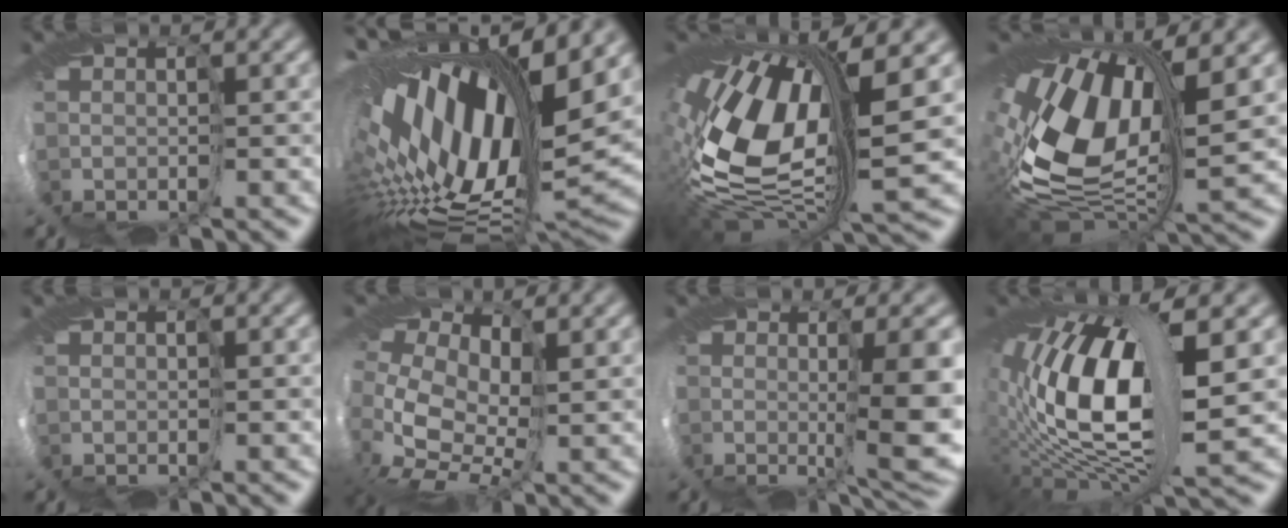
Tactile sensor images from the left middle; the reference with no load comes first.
{"total": 17.9, "force": [5.6, 7.2, 15.4], "torque": [-0.271, -0.010, 0.121]}
{"total": 15.5, "force": [1.6, 7.1, 13.6], "torque": [-0.292, -0.007, 0.041]}
{"total": 14.5, "force": [2.2, 7.8, 12.0], "torque": [-0.258, 0.005, 0.046]}
{"total": 0.0}
{"total": 8.2, "force": [-0.2, 5.7, 5.9], "torque": [-0.134, -0.015, 0.023]}
{"total": 5.9, "force": [0.0, 0.3, 5.9], "torque": [-0.081, 0.001, 0.009]}
{"total": 14.2, "force": [0.6, 5.8, 13.0], "torque": [-0.251, 0.014, 0.007]}